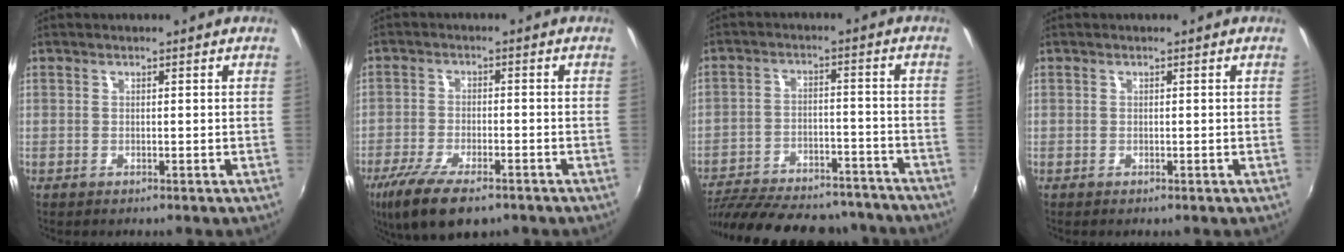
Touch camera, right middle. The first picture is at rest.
{"total": 12.2, "force": [-8.2, 4.2, 8.0], "torque": [-0.182, -0.039, -0.146]}
{"total": 26.0, "force": [-22.5, 8.4, 10.1], "torque": [-0.210, 0.005, -0.301]}
{"total": 0.0}